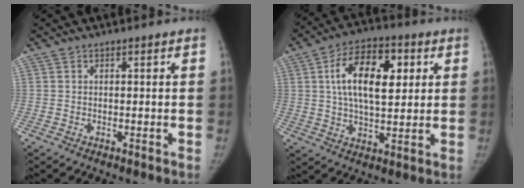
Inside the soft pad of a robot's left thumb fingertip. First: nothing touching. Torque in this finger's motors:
{"motor_torque": [0.13, 0.72, 0.59, 0.51, 0.10]}